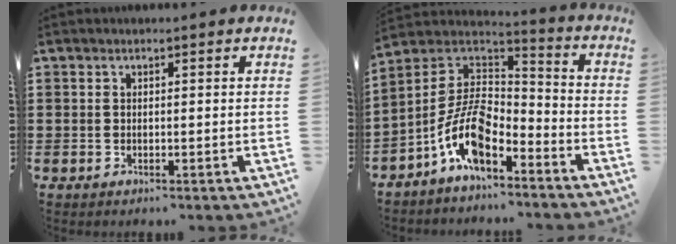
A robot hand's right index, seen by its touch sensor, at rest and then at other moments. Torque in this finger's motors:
{"motor_torque": [2.14, 0.00, 1.05, 0.20]}